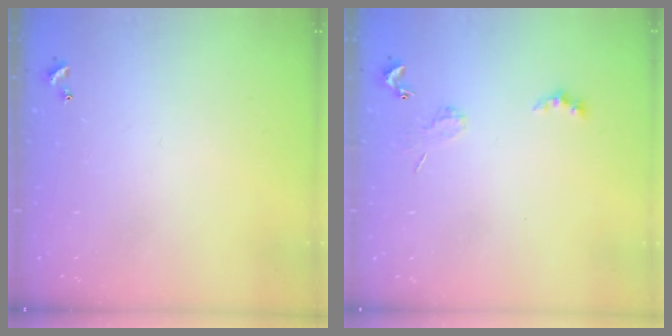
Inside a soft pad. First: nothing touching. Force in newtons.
{"total": 2.0, "press": 1.9, "slide": 0.4}